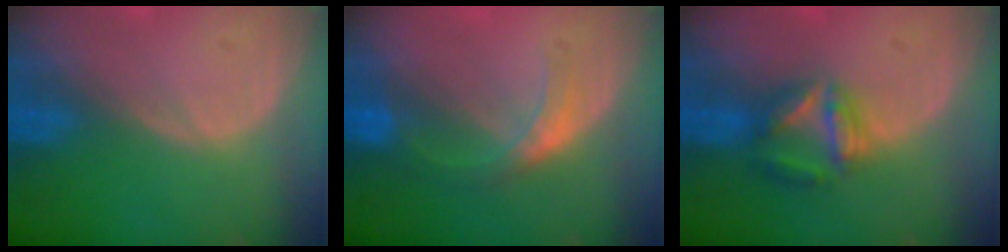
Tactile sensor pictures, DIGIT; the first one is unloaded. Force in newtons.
{"total": 5.5, "press": 4.8, "slide": 2.8}
{"total": 5.6, "press": 5.6, "slide": 0.2}